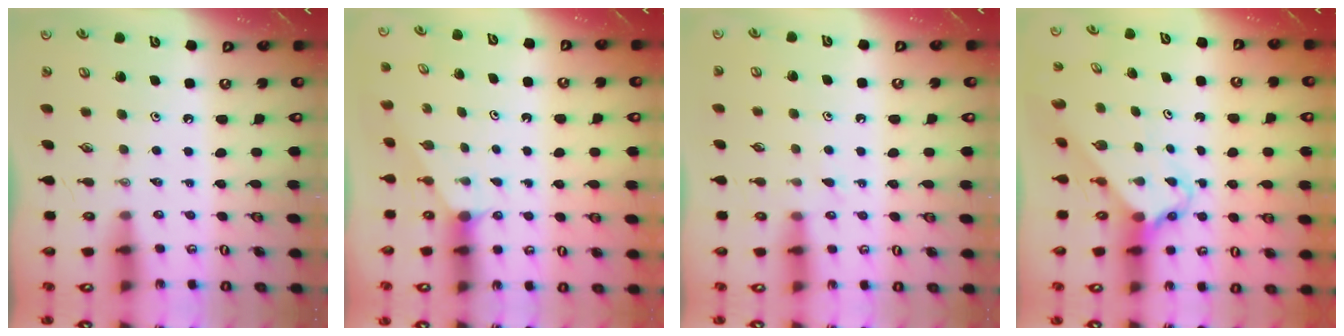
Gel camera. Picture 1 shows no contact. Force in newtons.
{"total": 0.6, "press": 0.6, "slide": 0.1}
{"total": 5.0, "press": 4.9, "slide": 0.7}
{"total": 2.7, "press": 2.7, "slide": 0.2}